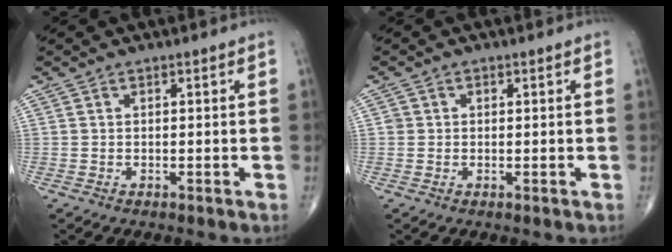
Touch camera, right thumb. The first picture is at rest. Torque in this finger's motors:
{"motor_torque": [-0.19, 0.04, 0.19, 0.13, -0.01]}